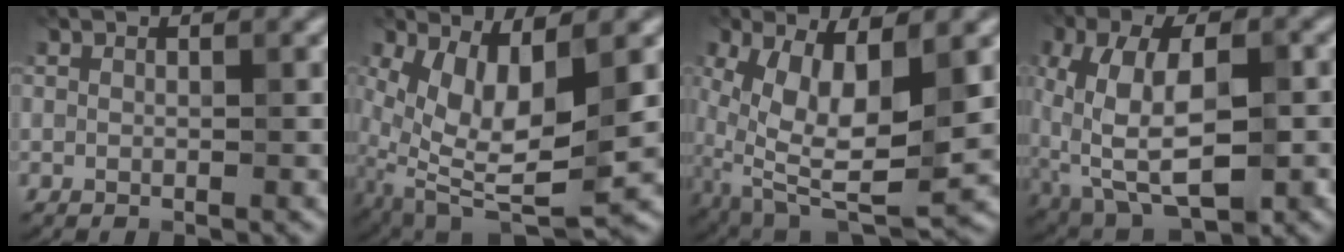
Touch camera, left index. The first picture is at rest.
{"total": 7.3, "force": [0.3, 2.9, 6.7], "torque": [-0.154, -0.020, 0.020]}
{"total": 9.3, "force": [0.2, 4.1, 8.4], "torque": [-0.173, -0.024, 0.017]}
{"total": 10.3, "force": [-1.5, 5.4, 8.7], "torque": [-0.169, -0.007, -0.015]}